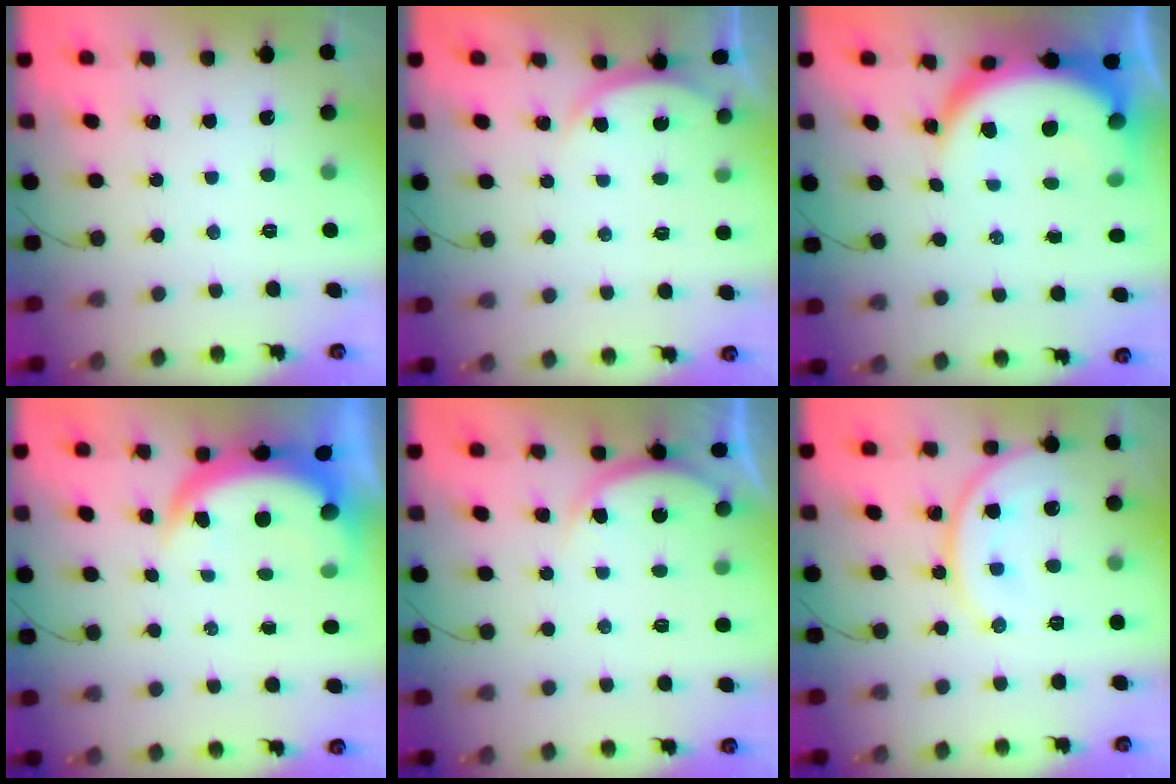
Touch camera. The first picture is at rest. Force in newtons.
{"total": 2.4, "press": 2.4, "slide": 0.3}
{"total": 10.4, "press": 10.3, "slide": 1.2}
{"total": 7.0, "press": 6.9, "slide": 0.7}
{"total": 4.6, "press": 4.5, "slide": 0.4}
{"total": 12.4, "press": 12.3, "slide": 1.1}